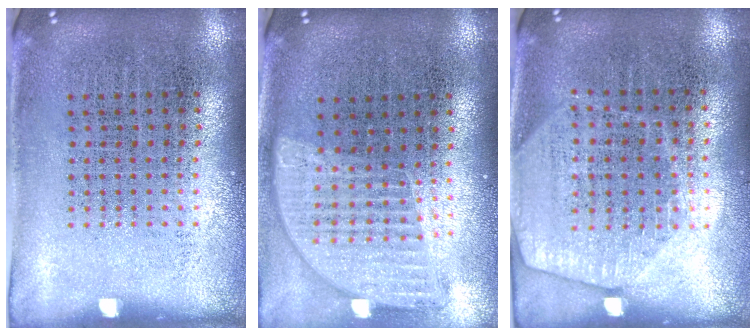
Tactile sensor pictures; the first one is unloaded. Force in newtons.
{"total": 1.2, "press": 1.2, "slide": 0.5}
{"total": 1.7, "press": 1.6, "slide": 0.8}